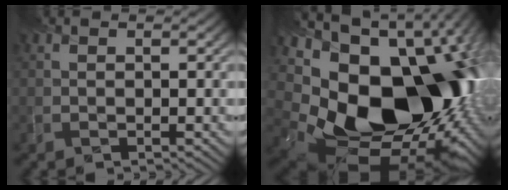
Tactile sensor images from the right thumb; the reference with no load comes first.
{"total": 21.3, "force": [-0.5, 15.6, 14.5], "torque": [-0.288, -0.064, 0.033]}